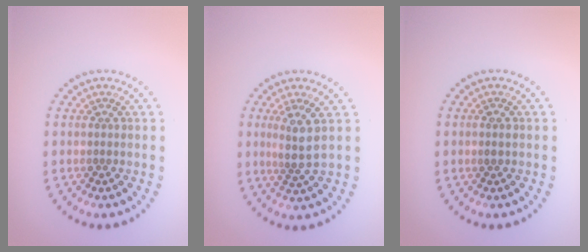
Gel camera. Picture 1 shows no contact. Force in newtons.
{"total": 2.6, "press": 2.0, "slide": 1.5}
{"total": 0.9, "press": 0.9, "slide": 0.1}